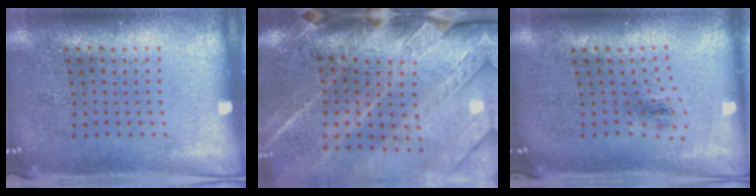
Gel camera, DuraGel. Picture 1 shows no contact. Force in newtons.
{"total": 3.9, "press": 3.2, "slide": 2.2}
{"total": 1.0, "press": 0.4, "slide": 0.9}